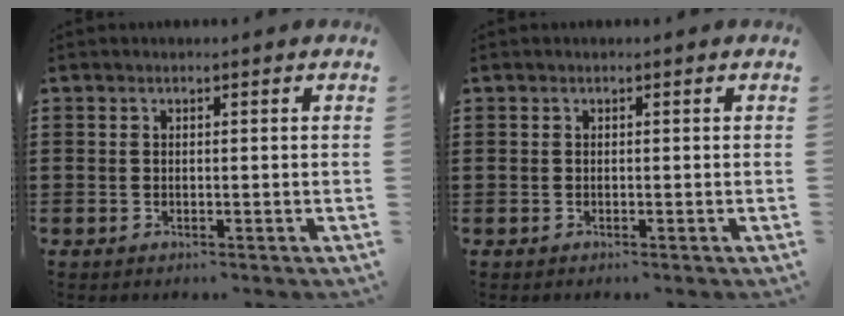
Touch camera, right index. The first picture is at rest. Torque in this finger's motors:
{"motor_torque": [-1.01, 1.13, -1.05, -0.21]}